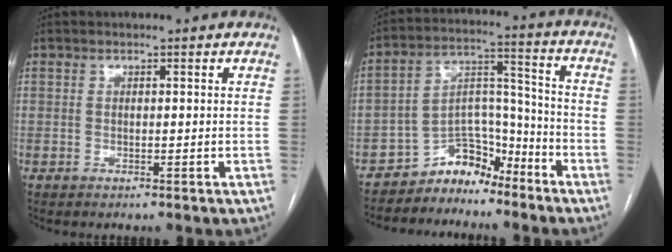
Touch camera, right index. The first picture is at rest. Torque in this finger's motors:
{"motor_torque": [-0.07, -0.11, -0.19, -0.09]}